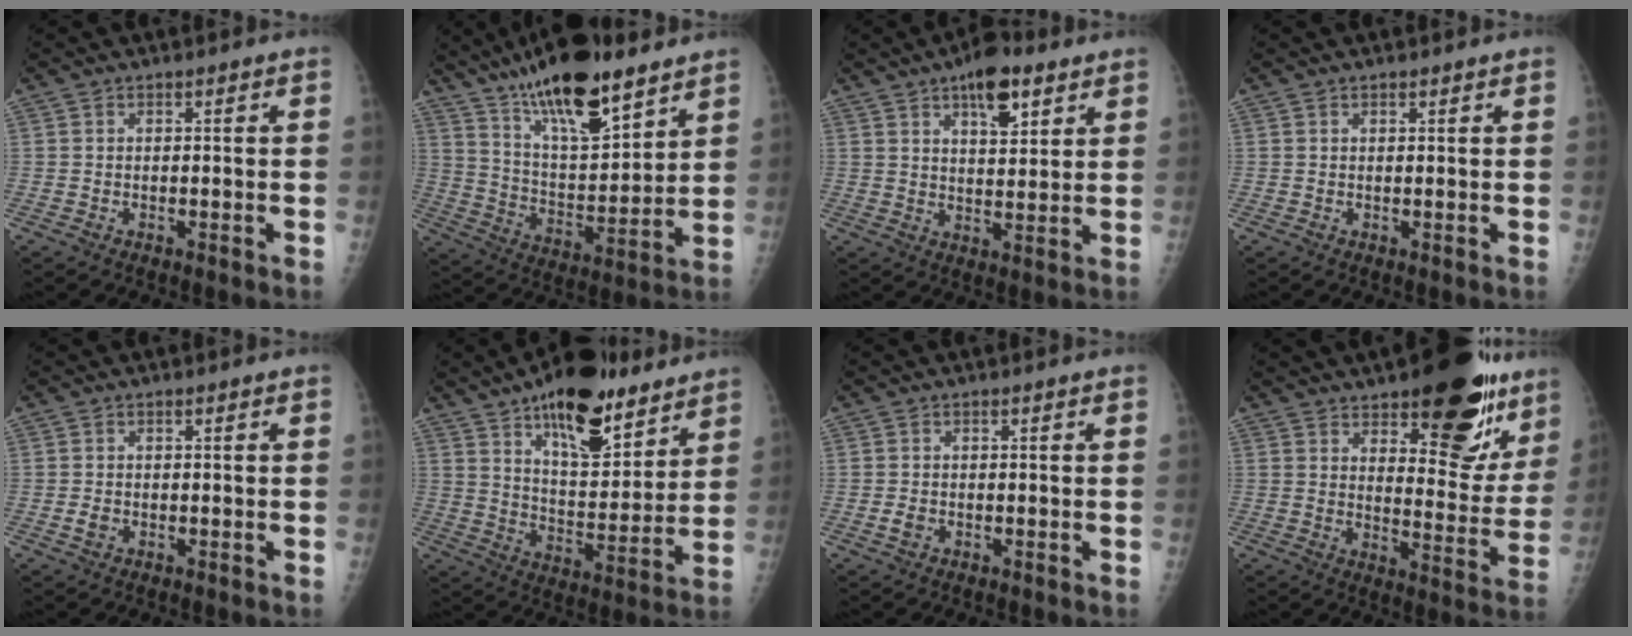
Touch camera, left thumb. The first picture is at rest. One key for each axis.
{"total": 20.3, "fx": 14.0, "fy": 6.4, "fz": 13.2, "tx": -0.200, "ty": -0.065, "tz": 0.244}
{"total": 13.2, "fx": 7.6, "fy": 5.4, "fz": 9.3, "tx": -0.114, "ty": -0.035, "tz": 0.120}
{"total": 0.7, "fx": 0.5, "fy": 0.3, "fz": 0.4, "tx": -0.005, "ty": -0.003, "tz": 0.008}
{"total": 1.5, "fx": -0.4, "fy": 1.2, "fz": 0.9, "tx": -0.012, "ty": 0.001, "tz": -0.006}
{"total": 20.3, "fx": 13.3, "fy": 8.5, "fz": 12.7, "tx": -0.150, "ty": -0.072, "tz": 0.213}
{"total": 1.6, "fx": -0.4, "fy": 1.2, "fz": 0.9, "tx": -0.013, "ty": 0.001, "tz": -0.008}
{"total": 21.3, "fx": 13.1, "fy": 8.6, "fz": 14.5, "tx": -0.133, "ty": -0.071, "tz": 0.179}